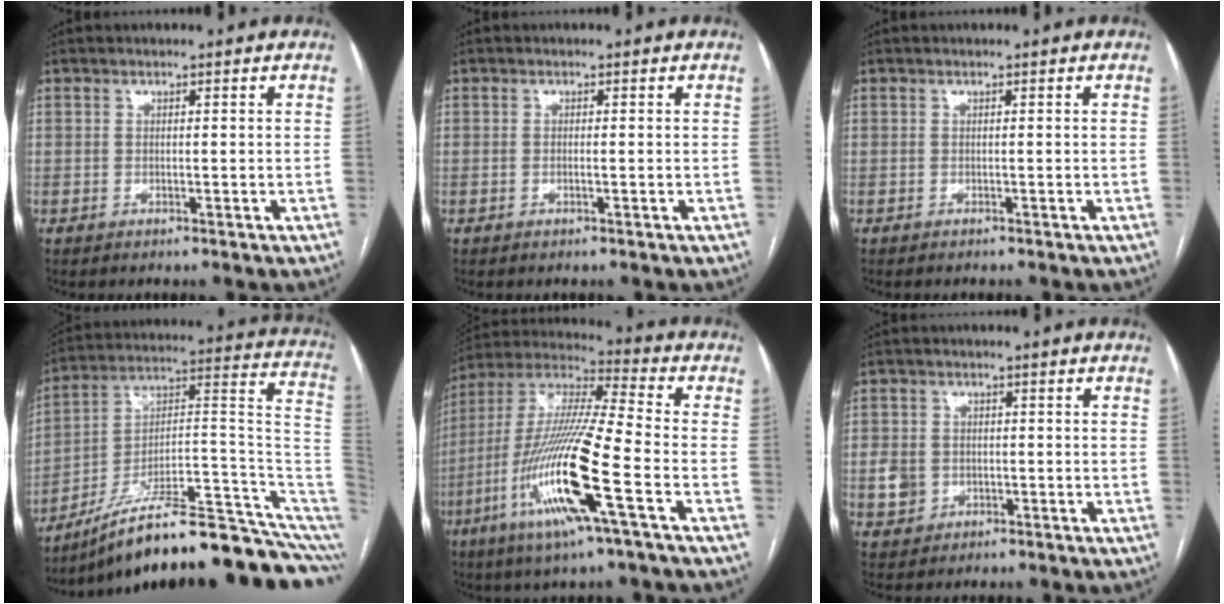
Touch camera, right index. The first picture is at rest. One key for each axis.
{"total": 0.7, "fx": -0.3, "fy": 0.2, "fz": 0.6, "tx": -0.014, "ty": 0.000, "tz": -0.005}
{"total": 0.6, "fx": -0.6, "fy": 0.2, "fz": 0.0, "tx": -0.008, "ty": 0.001, "tz": -0.011}
{"total": 24.9, "fx": -18.4, "fy": 1.6, "fz": 16.6, "tx": -0.136, "ty": 0.063, "tz": -0.282}
{"total": 19.8, "fx": -7.4, "fy": 1.1, "fz": 18.3, "tx": -0.395, "ty": -0.025, "tz": -0.147}
{"total": 7.1, "fx": -1.8, "fy": 6.5, "fz": 2.3, "tx": -0.070, "ty": 0.012, "tz": -0.014}